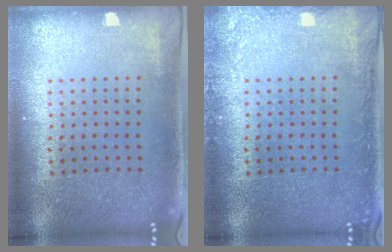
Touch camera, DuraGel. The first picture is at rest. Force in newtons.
{"total": 1.4, "press": 1.4, "slide": 0.2}